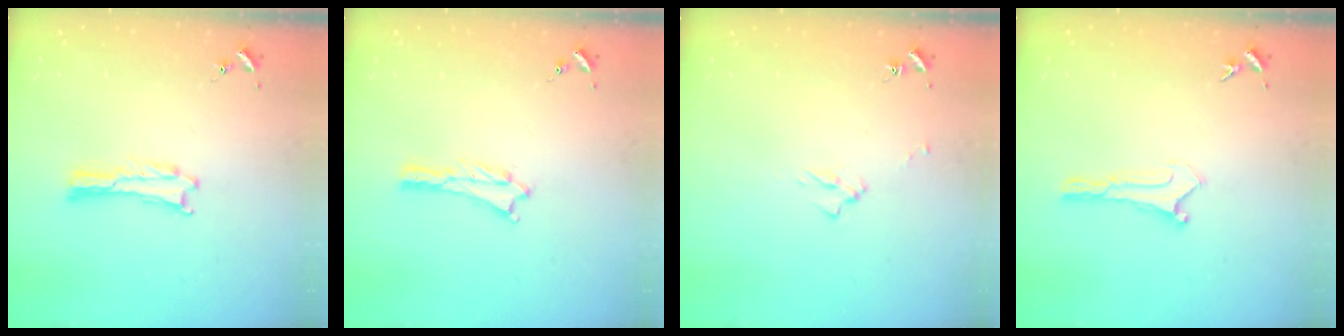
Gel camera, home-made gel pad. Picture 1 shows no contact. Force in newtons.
{"total": 0.9, "press": 0.9, "slide": 0.2}
{"total": 2.5, "press": 2.5, "slide": 0.4}
{"total": 0.0}